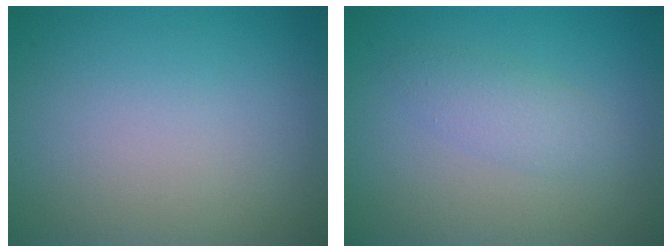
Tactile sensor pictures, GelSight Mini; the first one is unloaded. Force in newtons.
{"total": 2.0, "press": 2.0, "slide": 0.1}